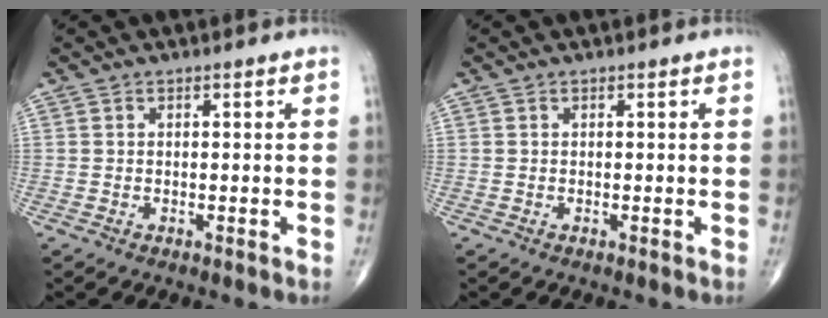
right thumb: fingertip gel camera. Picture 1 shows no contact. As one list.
[{"total": 0.0}]